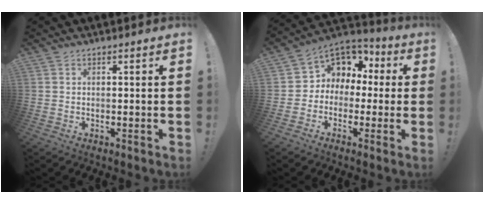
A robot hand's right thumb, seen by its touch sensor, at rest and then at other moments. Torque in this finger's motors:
{"motor_torque": [-0.20, 0.32, -0.01, 0.00, -0.02]}